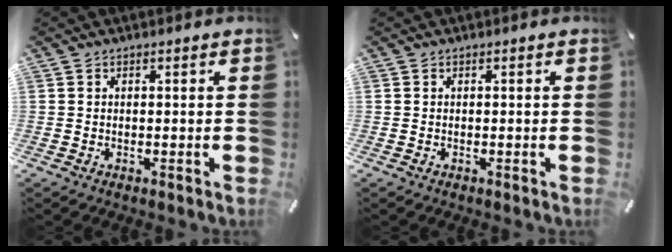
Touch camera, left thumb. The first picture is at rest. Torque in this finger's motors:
{"motor_torque": [-0.01, 0.01, 0.00, 0.00, 0.00]}